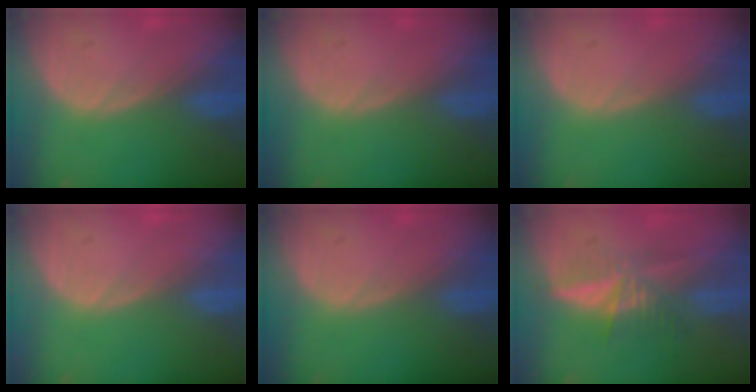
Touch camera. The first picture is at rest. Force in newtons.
{"total": 0.0}
{"total": 0.0}
{"total": 0.0}
{"total": 0.0}
{"total": 5.2, "press": 5.1, "slide": 1.0}